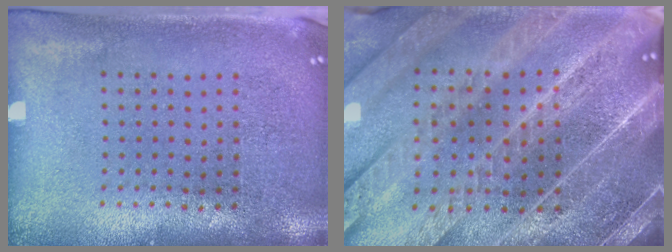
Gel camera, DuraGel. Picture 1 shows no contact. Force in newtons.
{"total": 4.4, "press": 4.0, "slide": 2.0}